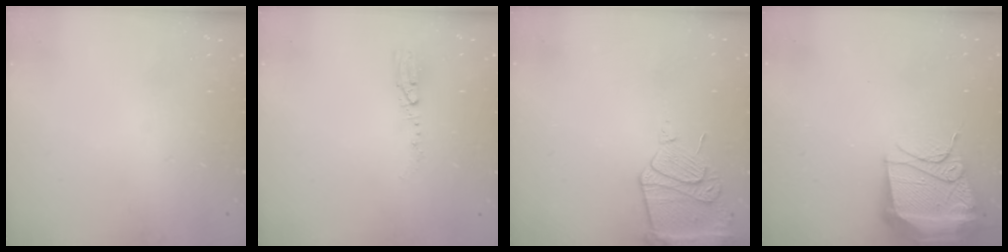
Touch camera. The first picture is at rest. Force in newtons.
{"total": 3.9, "press": 3.4, "slide": 1.9}
{"total": 13.6, "press": 13.5, "slide": 1.5}
{"total": 17.7, "press": 17.4, "slide": 3.4}